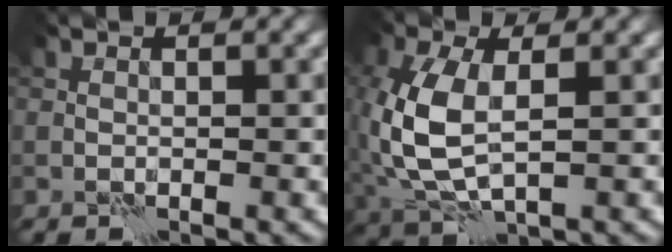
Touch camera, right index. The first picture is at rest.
{"total": 7.8, "force": [0.0, 4.3, 6.5], "torque": [-0.173, 0.000, 0.004]}